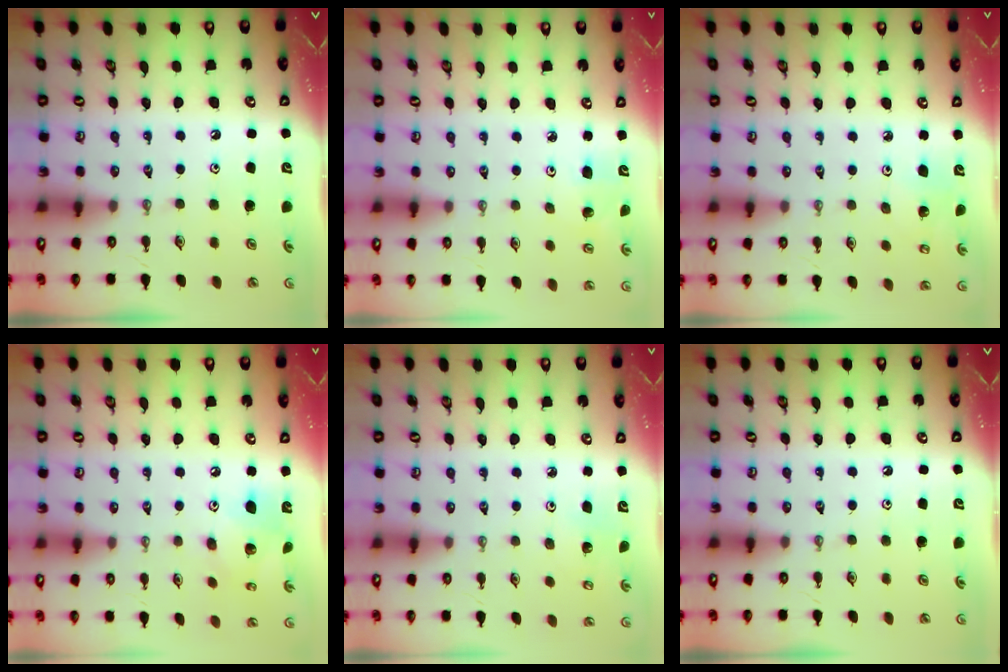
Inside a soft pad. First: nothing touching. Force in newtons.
{"total": 3.3, "press": 3.0, "slide": 1.4}
{"total": 4.7, "press": 4.6, "slide": 1.2}
{"total": 10.8, "press": 10.7, "slide": 1.0}
{"total": 1.7, "press": 1.7, "slide": 0.1}
{"total": 0.0}